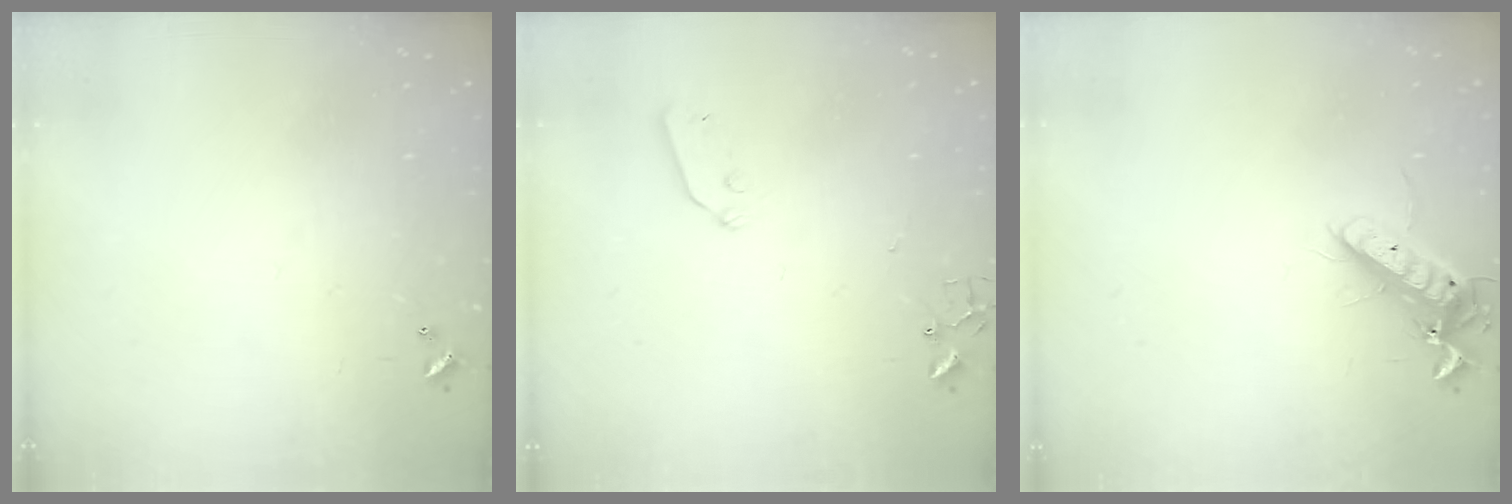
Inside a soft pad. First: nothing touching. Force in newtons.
{"total": 3.3, "press": 3.3, "slide": 0.4}
{"total": 12.5, "press": 12.4, "slide": 1.6}